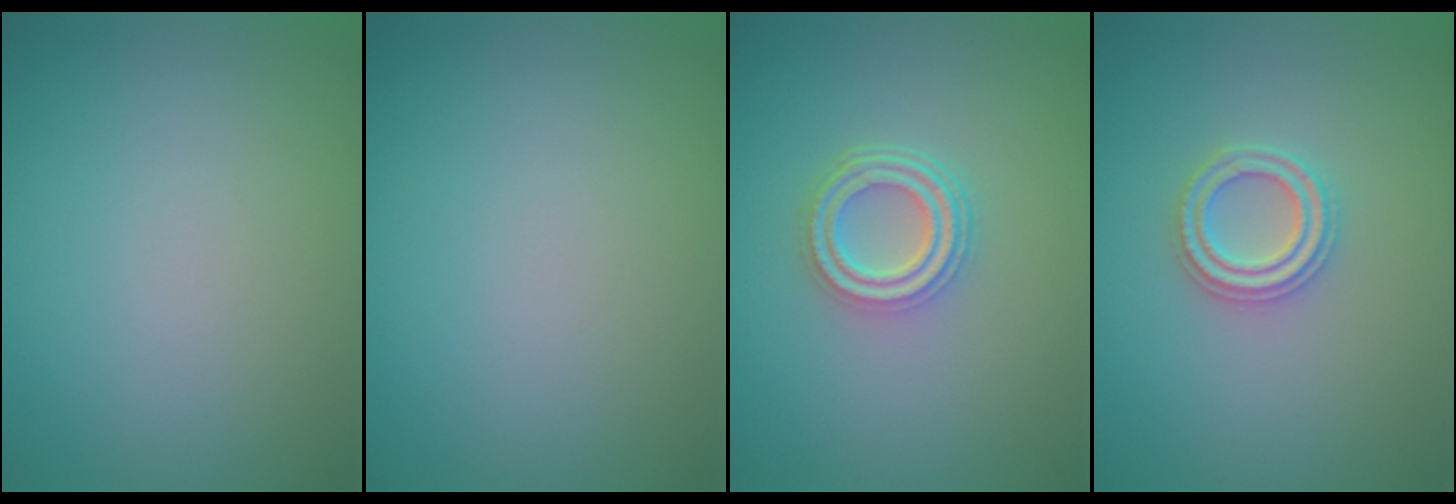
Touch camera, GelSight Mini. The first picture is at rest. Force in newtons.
{"total": 0.0}
{"total": 3.8, "press": 3.0, "slide": 2.4}
{"total": 2.4, "press": 2.4, "slide": 0.4}